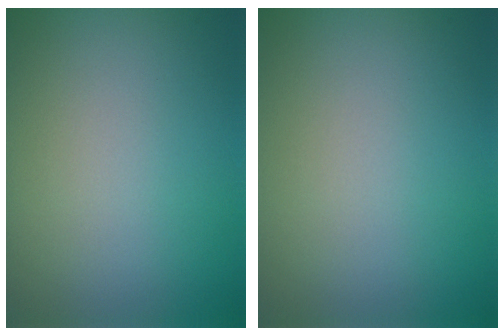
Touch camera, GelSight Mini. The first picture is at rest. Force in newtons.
{"total": 0.0}